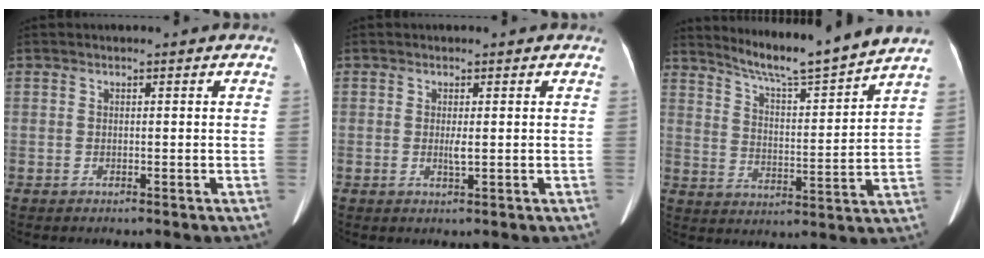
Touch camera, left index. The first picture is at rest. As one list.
[{"total": 1.3, "force": [0.1, 0.1, 1.3], "torque": [-0.030, -0.002, 0.003]}, {"total": 12.2, "force": [11.3, -1.8, 4.0], "torque": [-0.074, -0.019, 0.177]}]